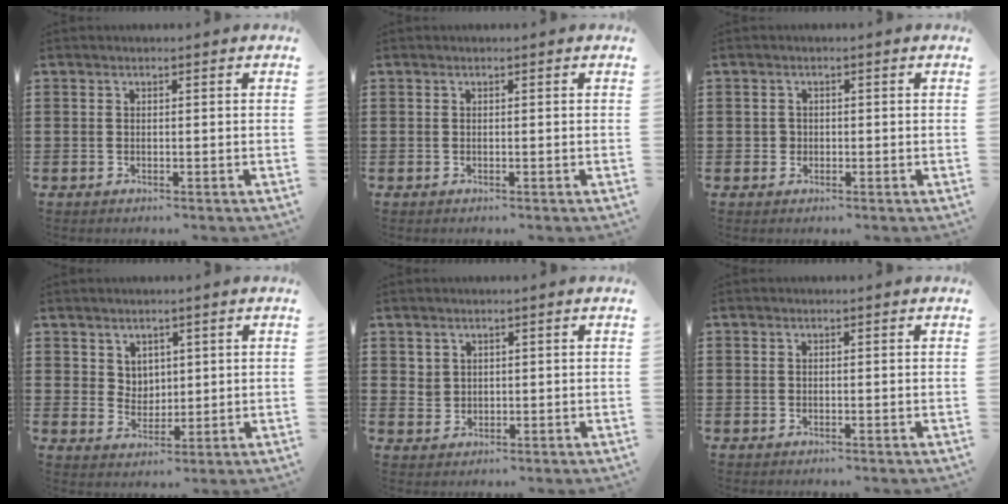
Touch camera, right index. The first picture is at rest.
{"total": 0.0}
{"total": 1.3, "force": [-0.1, 1.2, 0.3], "torque": [-0.007, 0.006, -0.003]}
{"total": 3.7, "force": [2.4, 2.8, 0.5], "torque": [-0.015, 0.005, 0.043]}
{"total": 2.1, "force": [1.4, 1.5, 0.1], "torque": [-0.007, 0.007, 0.029]}
{"total": 0.0}